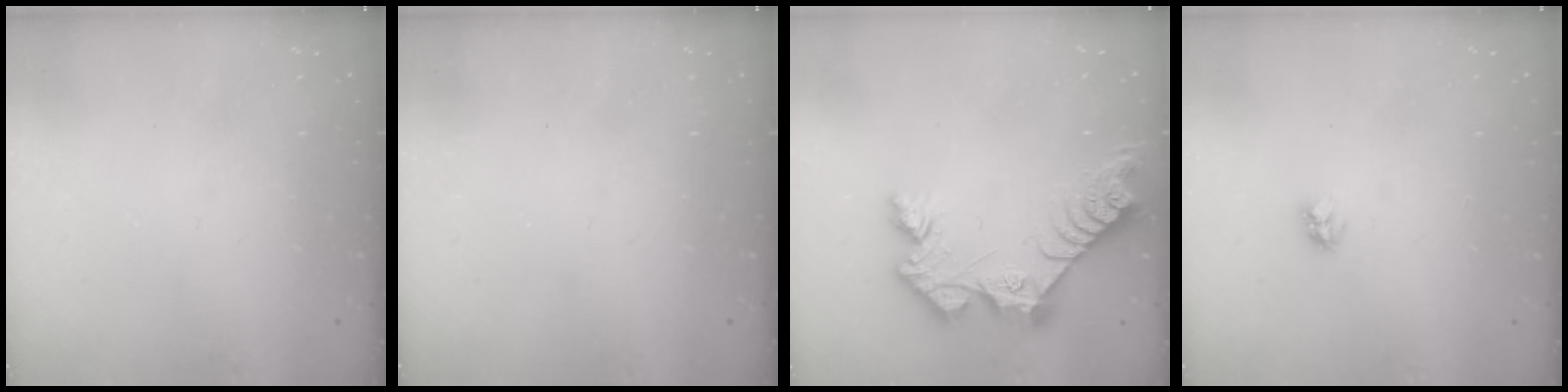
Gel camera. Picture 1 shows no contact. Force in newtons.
{"total": 0.0}
{"total": 12.4, "press": 12.3, "slide": 1.4}
{"total": 2.8, "press": 2.8, "slide": 0.4}